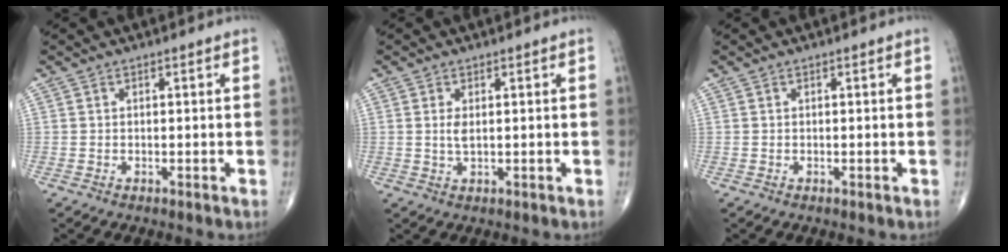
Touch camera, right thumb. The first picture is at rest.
{"total": 2.2, "force": [0.4, 0.9, 2.0], "torque": [-0.040, -0.004, 0.011]}
{"total": 0.0}